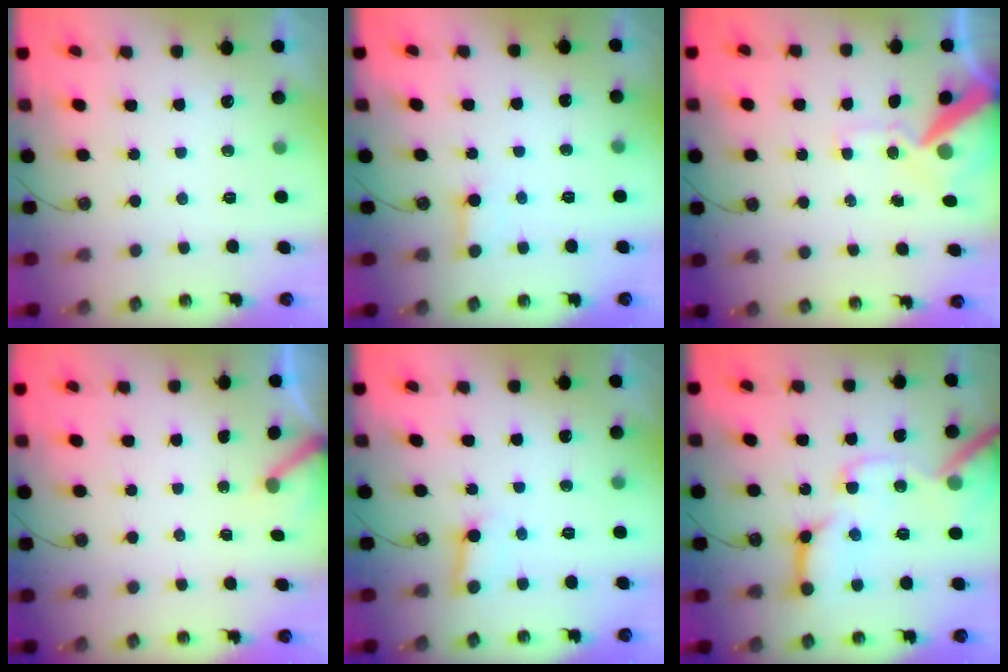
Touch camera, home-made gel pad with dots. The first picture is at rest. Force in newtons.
{"total": 2.2, "press": 2.2, "slide": 0.1}
{"total": 13.1, "press": 13.0, "slide": 1.8}
{"total": 2.8, "press": 2.8, "slide": 0.3}
{"total": 3.9, "press": 3.9, "slide": 0.2}
{"total": 18.6, "press": 18.5, "slide": 2.3}